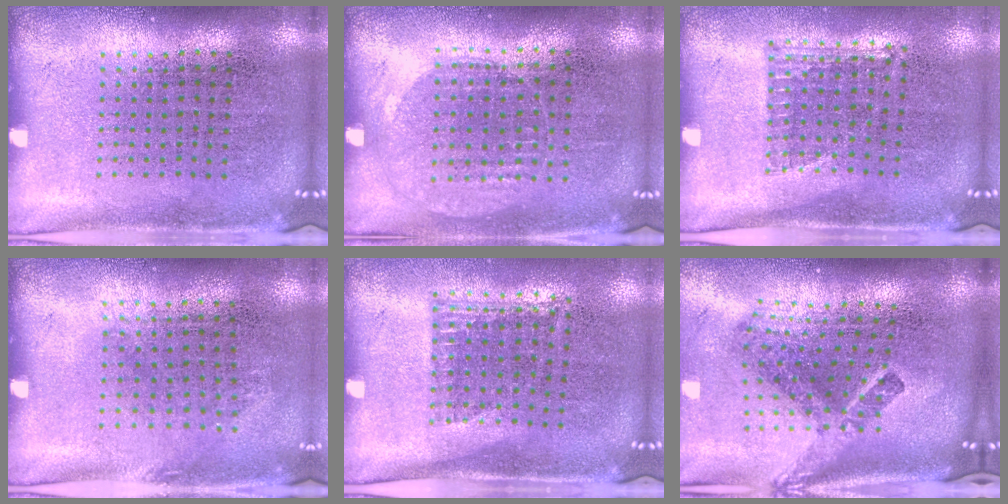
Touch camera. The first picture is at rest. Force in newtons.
{"total": 1.0, "press": 0.9, "slide": 0.4}
{"total": 1.0, "press": 0.8, "slide": 0.6}
{"total": 0.9, "press": 0.7, "slide": 0.6}
{"total": 1.2, "press": 0.9, "slide": 0.8}
{"total": 2.7, "press": 1.7, "slide": 2.1}